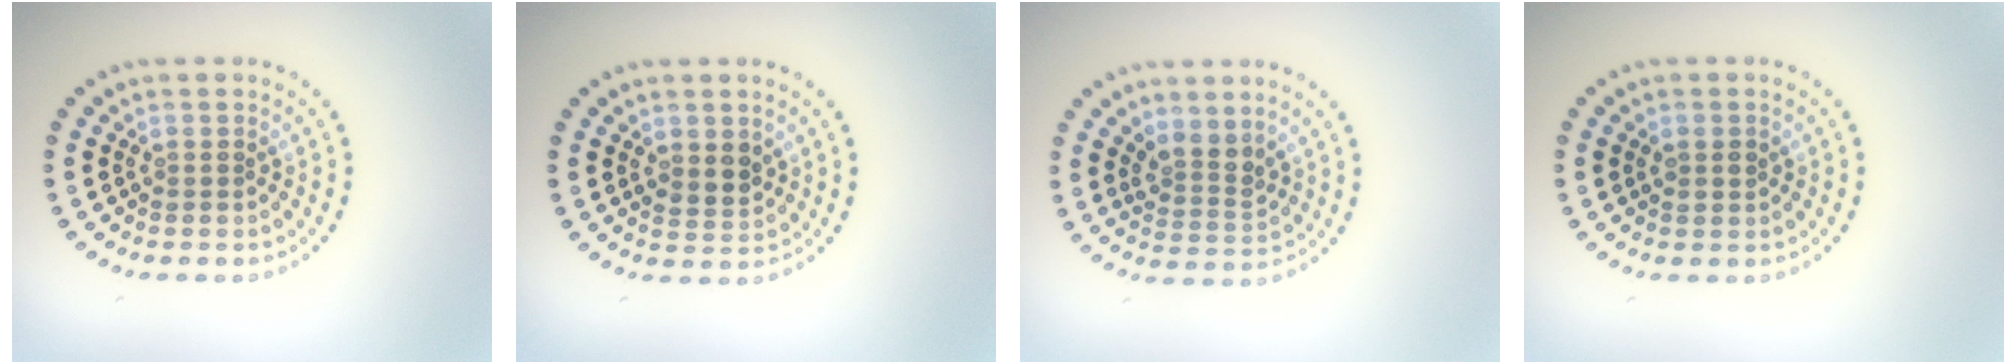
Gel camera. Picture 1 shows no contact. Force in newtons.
{"total": 1.9, "press": 1.7, "slide": 0.8}
{"total": 2.5, "press": 1.9, "slide": 1.7}
{"total": 1.0, "press": 1.0, "slide": 0.3}